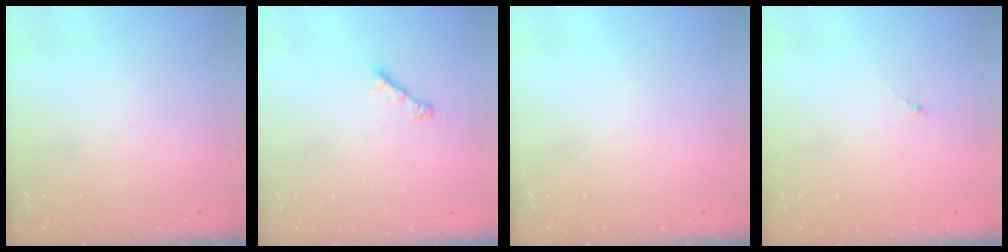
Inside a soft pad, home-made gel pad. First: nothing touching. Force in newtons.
{"total": 4.1, "press": 4.0, "slide": 0.7}
{"total": 0.0}
{"total": 0.0}